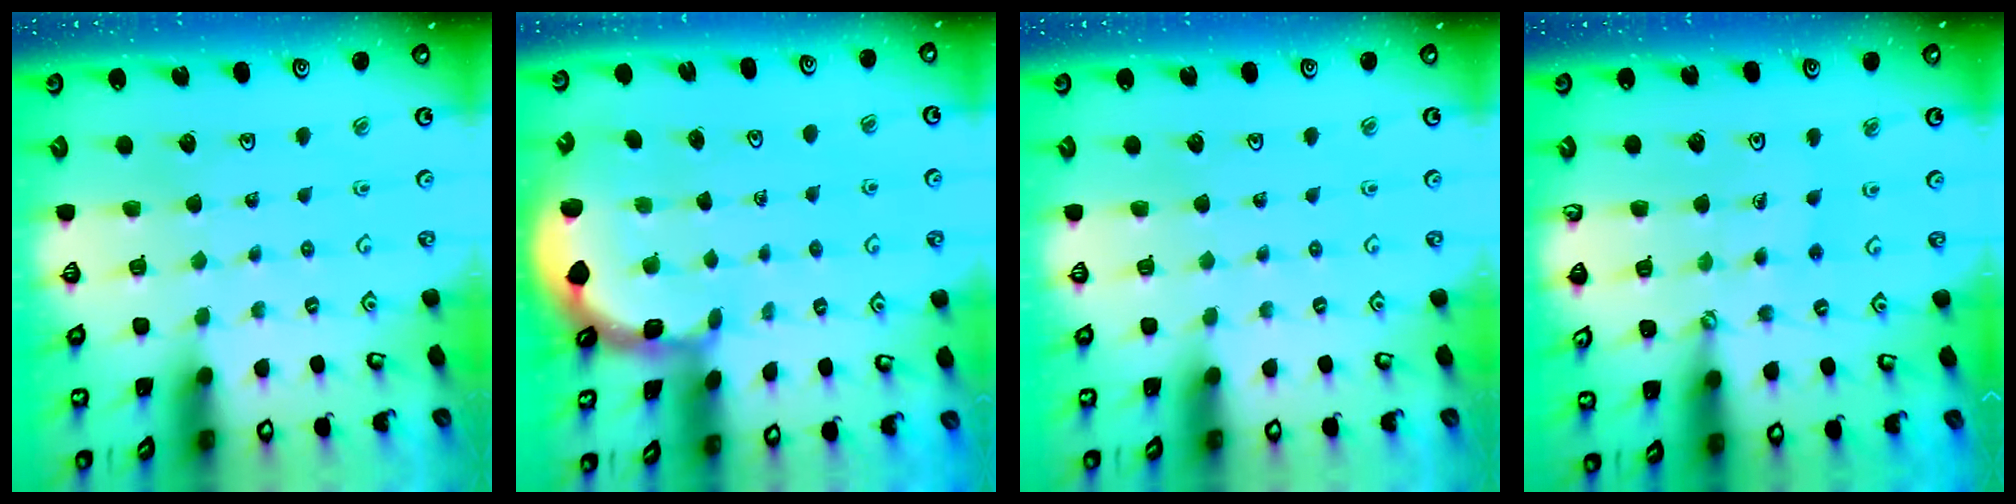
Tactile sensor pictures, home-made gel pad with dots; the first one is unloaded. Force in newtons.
{"total": 1.9, "press": 1.9, "slide": 0.2}
{"total": 0.0}
{"total": 3.6, "press": 3.3, "slide": 1.3}